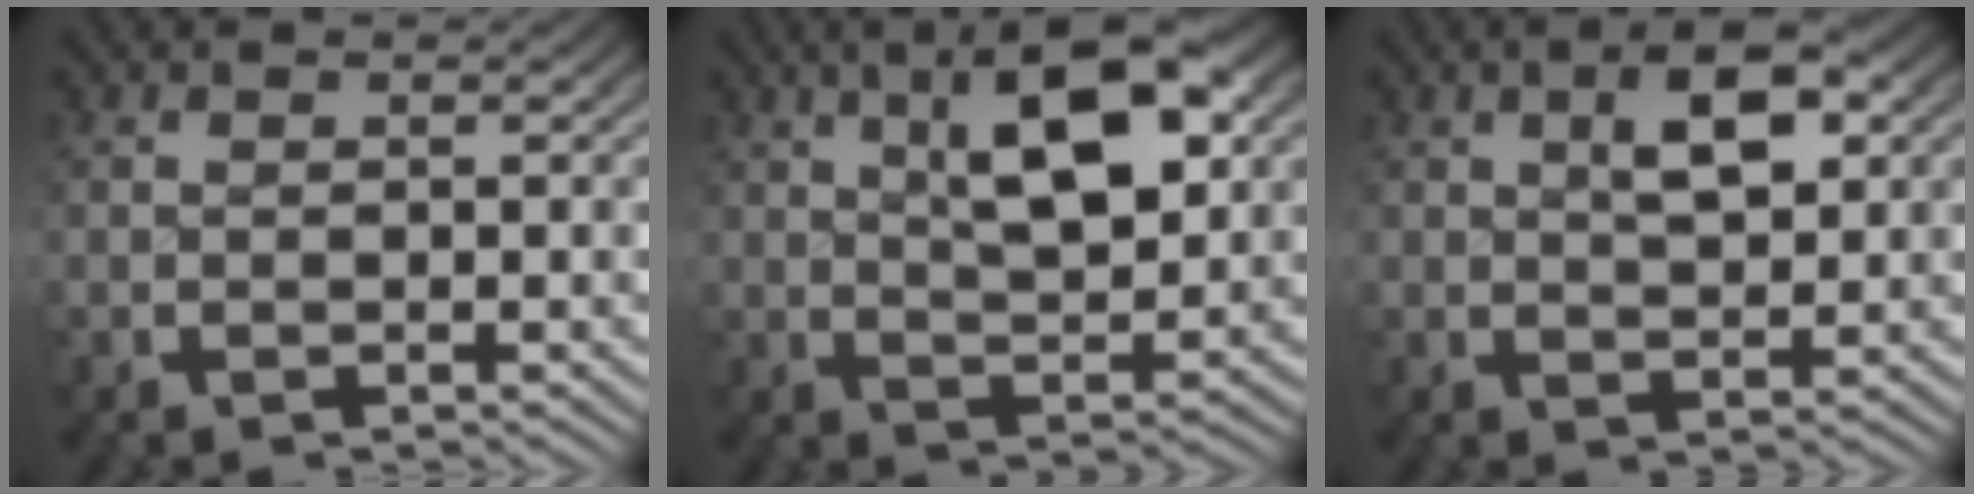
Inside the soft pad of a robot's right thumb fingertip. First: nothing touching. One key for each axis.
{"total": 8.7, "fx": 2.8, "fy": 3.9, "fz": 7.2, "tx": -0.109, "ty": 0.005, "tz": 0.044}
{"total": 4.2, "fx": 1.4, "fy": 1.9, "fz": 3.5, "tx": -0.049, "ty": 0.006, "tz": 0.026}